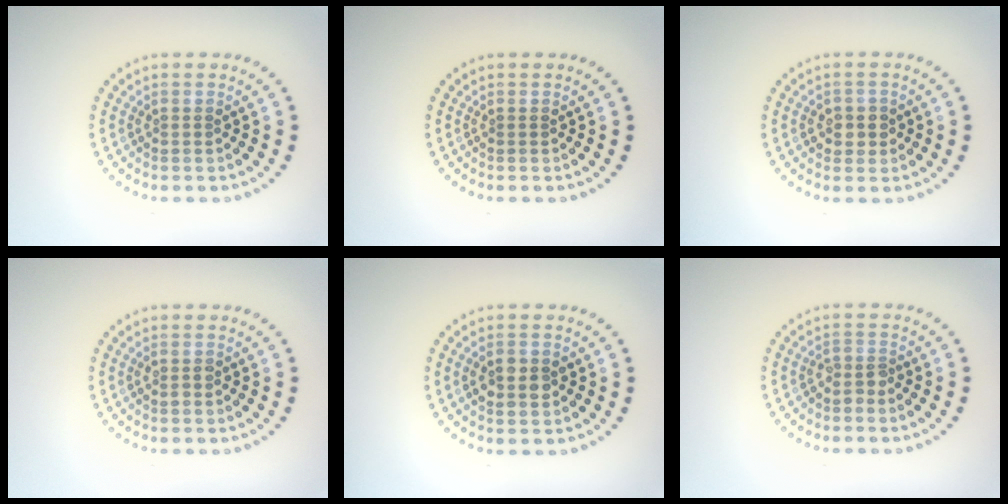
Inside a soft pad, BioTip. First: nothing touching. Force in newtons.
{"total": 0.0}
{"total": 1.9, "press": 1.8, "slide": 0.6}
{"total": 0.7, "press": 0.7, "slide": 0.3}
{"total": 2.9, "press": 2.9, "slide": 0.1}
{"total": 1.4, "press": 1.0, "slide": 0.9}